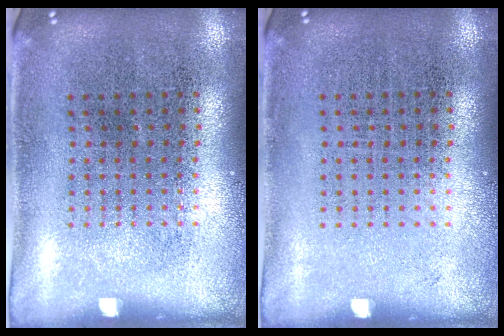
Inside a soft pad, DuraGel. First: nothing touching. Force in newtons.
{"total": 0.0}